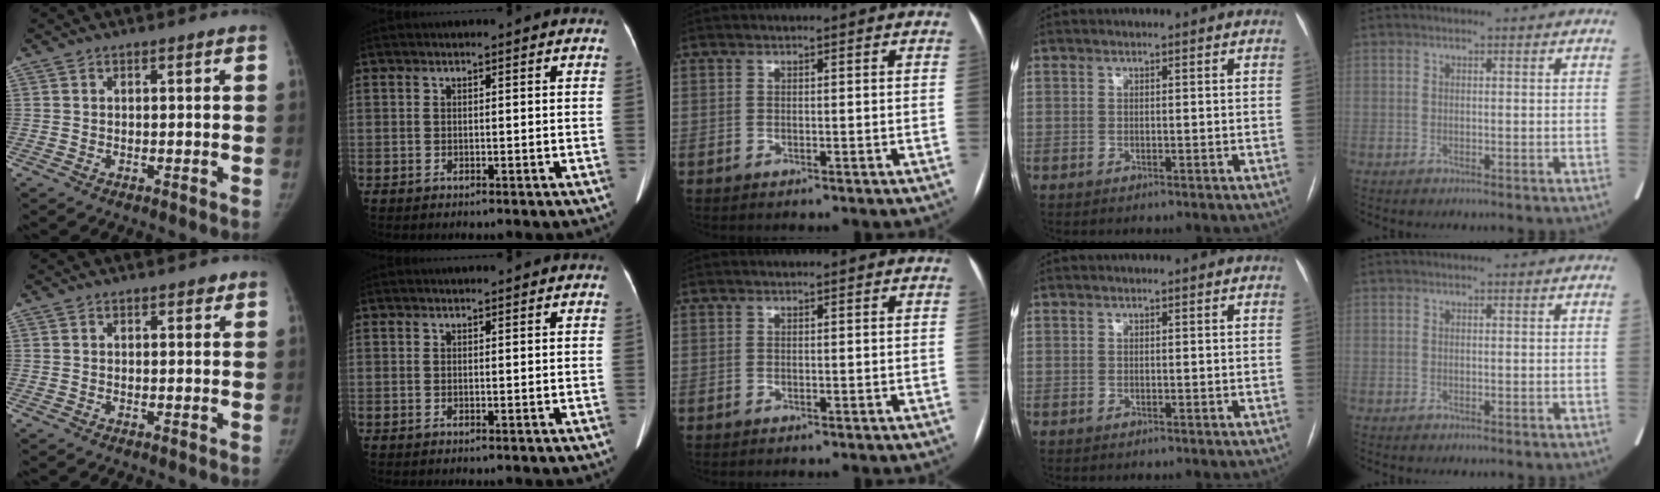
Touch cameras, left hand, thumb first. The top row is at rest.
{"thumb": {"total": 1.1, "force": [0.8, 0.7, 0.4], "torque": [0.005, -0.004, 0.007]}}